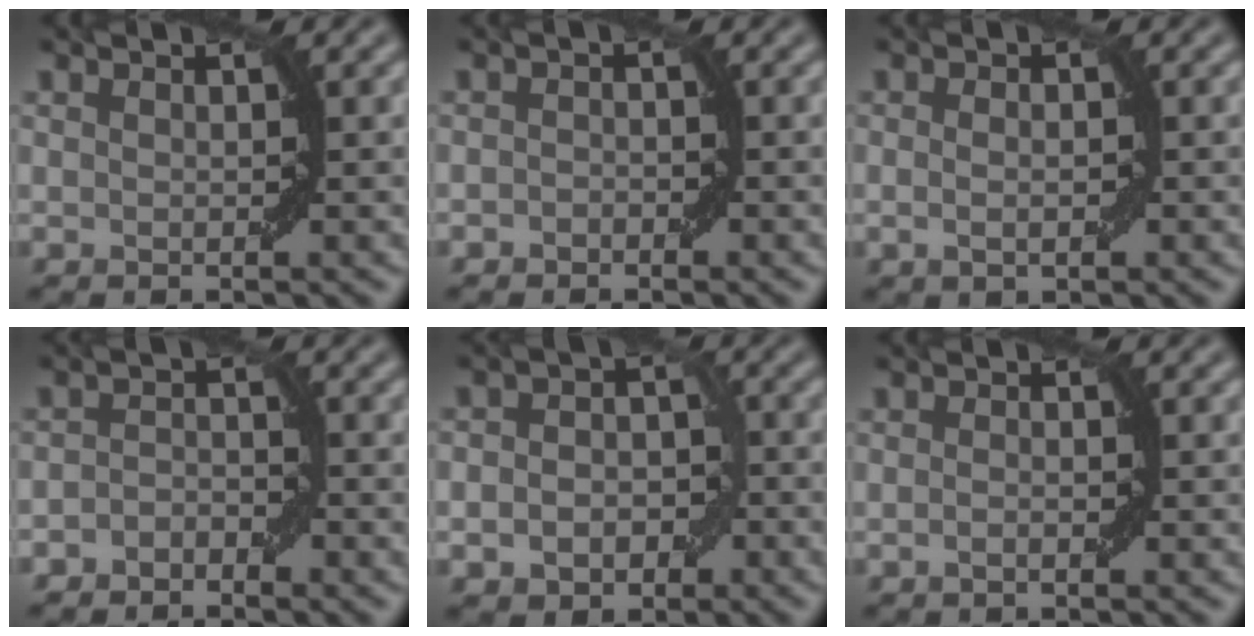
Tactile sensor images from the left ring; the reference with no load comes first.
{"total": 0.8, "force": [-0.6, 0.5, 0.3], "torque": [-0.006, 0.003, -0.010]}
{"total": 1.7, "force": [-0.2, 0.9, 1.5], "torque": [-0.025, 0.001, -0.003]}
{"total": 1.6, "force": [-1.3, 0.8, 0.5], "torque": [-0.008, 0.008, -0.026]}
{"total": 5.0, "force": [-1.5, 3.8, 2.9], "torque": [-0.015, -0.003, -0.030]}
{"total": 0.8, "force": [-0.3, 0.2, 0.8], "torque": [-0.014, 0.001, -0.006]}